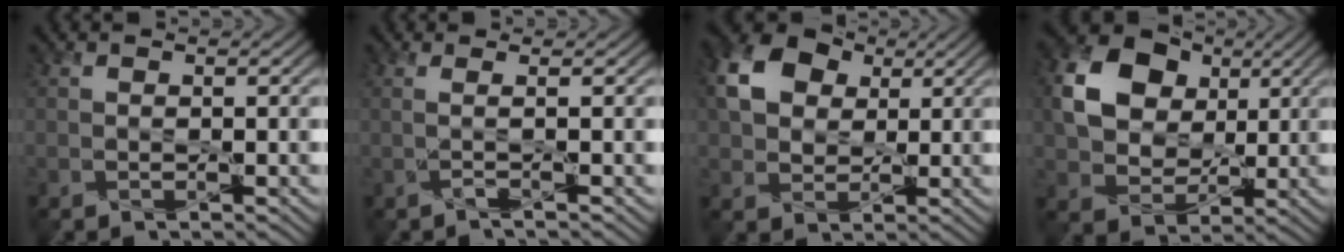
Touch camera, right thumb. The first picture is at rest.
{"total": 1.5, "force": [-0.1, 0.1, 1.5], "torque": [-0.028, 0.000, -0.013]}
{"total": 8.8, "force": [2.8, 6.5, 5.2], "torque": [-0.132, 0.014, 0.046]}
{"total": 11.1, "force": [2.8, 8.5, 6.5], "torque": [-0.152, 0.007, 0.048]}